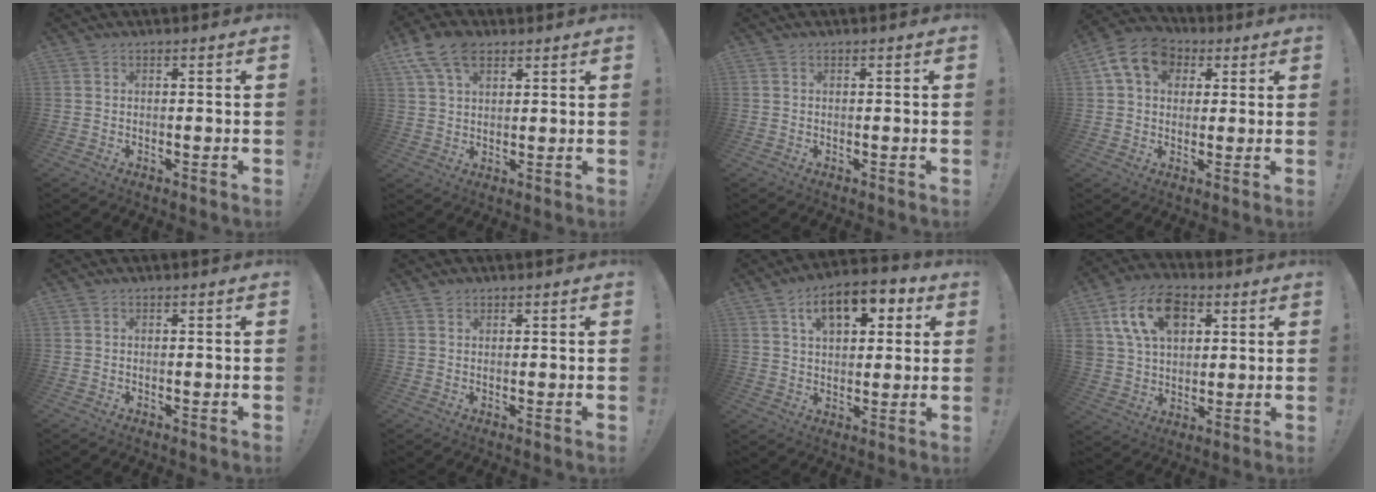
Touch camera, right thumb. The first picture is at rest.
{"total": 10.7, "force": [5.7, 6.5, 6.3], "torque": [-0.111, -0.008, 0.110]}
{"total": 0.0}
{"total": 13.0, "force": [4.5, 10.0, 7.0], "torque": [-0.109, -0.001, 0.091]}
{"total": 0.0}
{"total": 1.3, "force": [0.9, 0.9, 0.1], "torque": [0.003, -0.002, 0.017]}
{"total": 12.3, "force": [5.6, 7.2, 8.3], "torque": [-0.123, -0.013, 0.097]}
{"total": 16.6, "force": [6.8, 11.6, 9.8], "torque": [-0.149, -0.018, 0.130]}